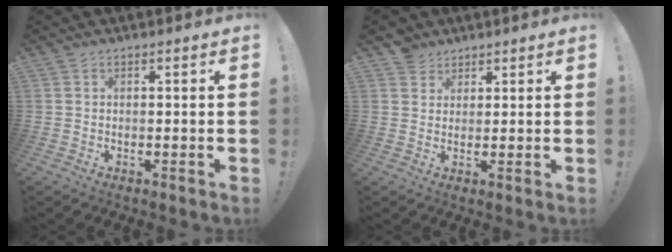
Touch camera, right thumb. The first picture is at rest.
{"total": 4.7, "force": [3.5, 3.1, 0.0], "torque": [0.001, -0.015, 0.066]}